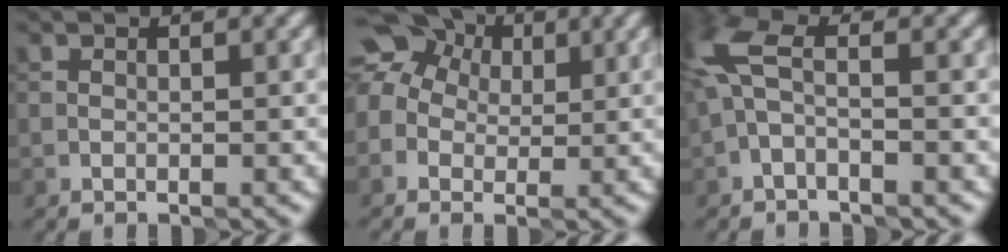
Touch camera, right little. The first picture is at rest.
{"total": 9.5, "force": [2.7, 7.7, 4.9], "torque": [-0.095, 0.036, 0.010]}
{"total": 3.8, "force": [-0.3, 1.7, 3.4], "torque": [-0.084, 0.019, -0.016]}